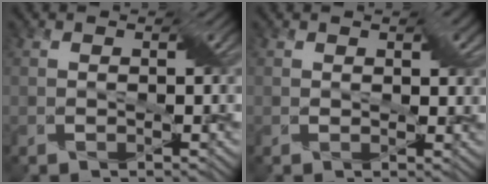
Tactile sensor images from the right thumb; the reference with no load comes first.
{"total": 1.2, "force": [0.6, 0.8, 0.6], "torque": [-0.007, 0.001, 0.005]}